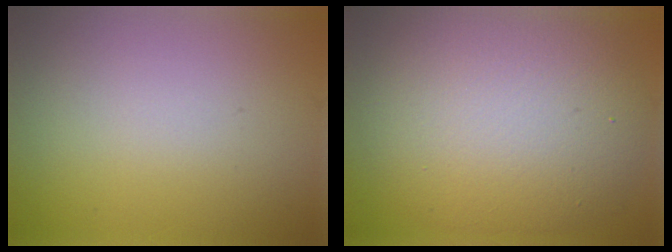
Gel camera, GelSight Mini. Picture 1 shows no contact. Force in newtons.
{"total": 10.5, "press": 10.5, "slide": 0.9}